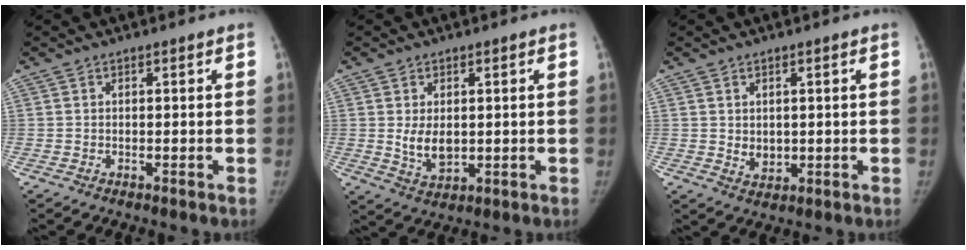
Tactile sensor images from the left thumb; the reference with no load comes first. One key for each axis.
{"total": 5.6, "fx": 0.4, "fy": 3.5, "fz": 4.4, "tx": -0.067, "ty": -0.015, "tz": 0.018}
{"total": 3.2, "fx": 0.5, "fy": 2.5, "fz": 1.9, "tx": -0.020, "ty": -0.010, "tz": 0.017}